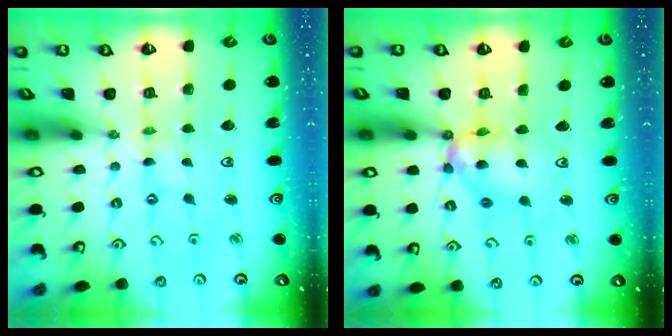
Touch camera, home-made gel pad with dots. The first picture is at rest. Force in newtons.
{"total": 12.3, "press": 12.3, "slide": 1.3}